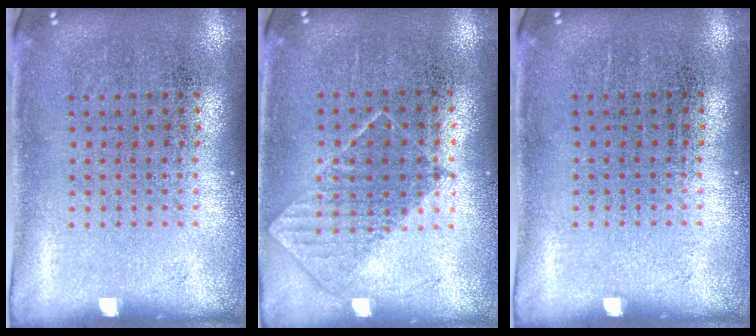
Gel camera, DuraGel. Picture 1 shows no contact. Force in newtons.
{"total": 0.8, "press": 0.7, "slide": 0.3}
{"total": 0.0}